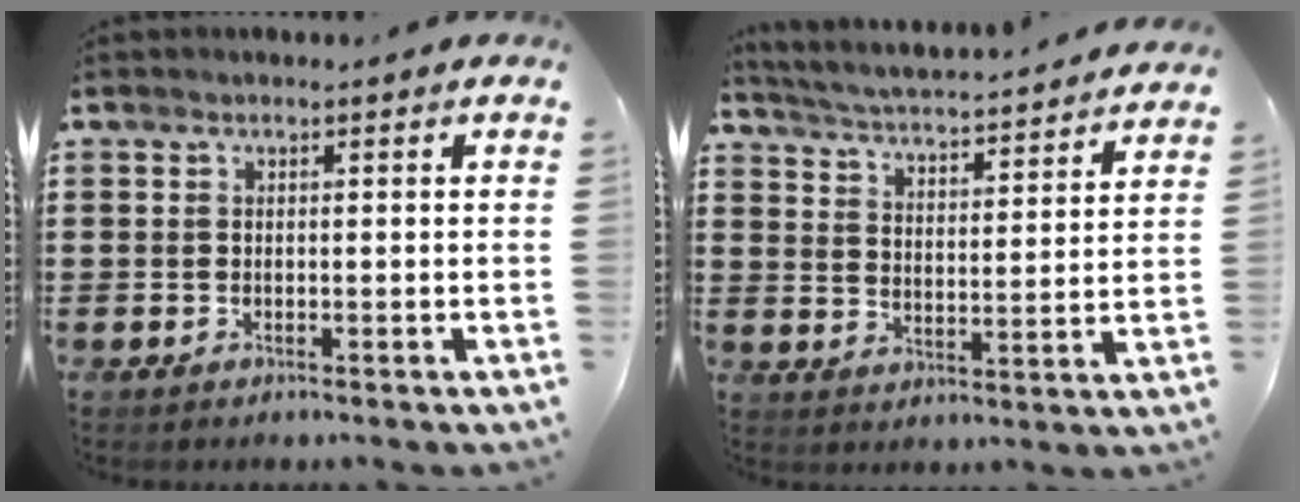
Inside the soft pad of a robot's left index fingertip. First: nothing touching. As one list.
[{"total": 3.7, "force": [3.6, -0.8, 0.6], "torque": [-0.034, -0.039, 0.052]}]